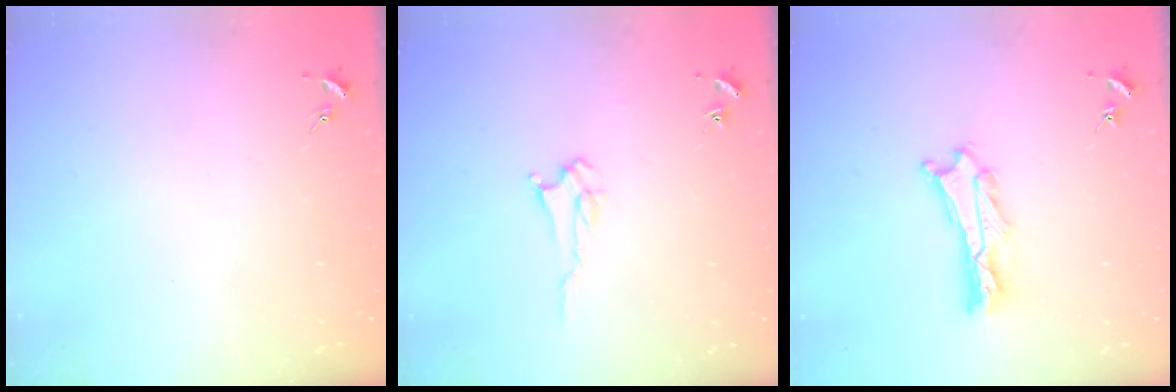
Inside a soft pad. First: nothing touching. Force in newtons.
{"total": 2.8, "press": 2.8, "slide": 0.4}
{"total": 2.4, "press": 2.4, "slide": 0.3}